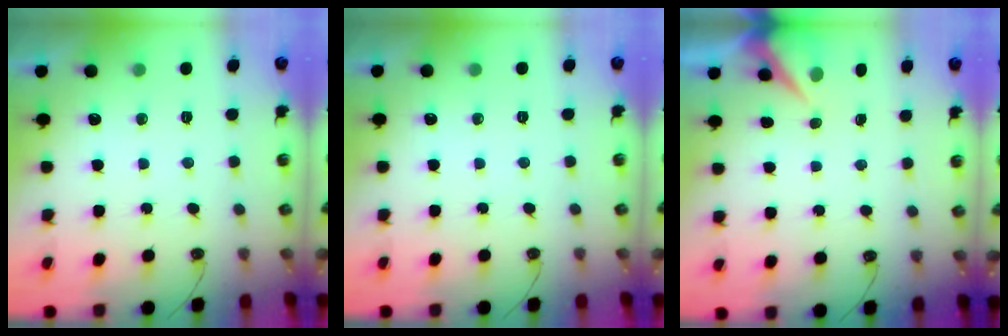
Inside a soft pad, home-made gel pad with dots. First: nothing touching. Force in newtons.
{"total": 0.0}
{"total": 4.5, "press": 4.5, "slide": 0.5}